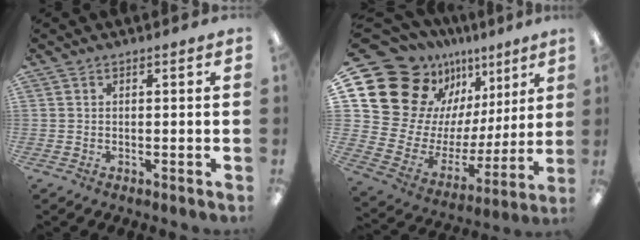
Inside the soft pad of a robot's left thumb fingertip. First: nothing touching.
{"total": 18.6, "force": [11.9, 12.5, 7.1], "torque": [-0.146, -0.090, 0.239]}